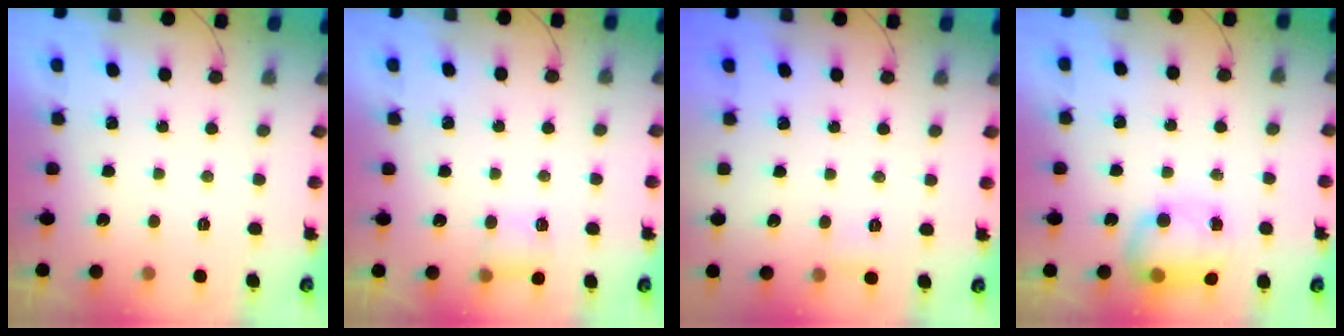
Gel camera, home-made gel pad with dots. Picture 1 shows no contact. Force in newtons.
{"total": 4.0, "press": 3.9, "slide": 1.0}
{"total": 4.3, "press": 4.1, "slide": 1.4}
{"total": 11.9, "press": 9.6, "slide": 7.0}